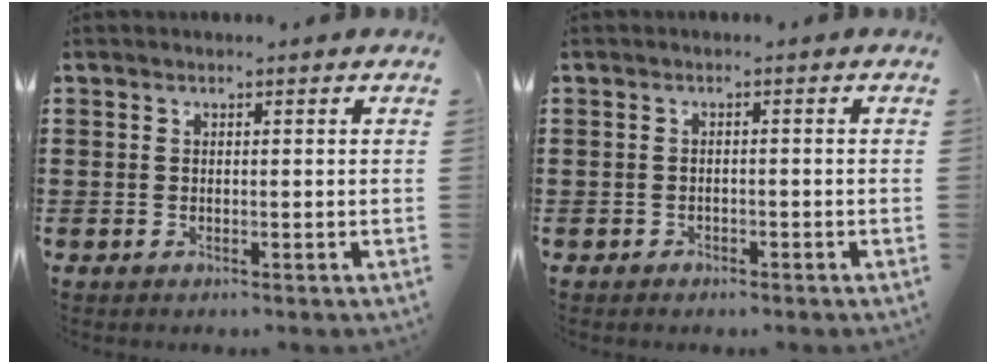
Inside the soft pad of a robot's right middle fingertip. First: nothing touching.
{"total": 0.9, "force": [-0.8, 0.5, 0.1], "torque": [-0.004, 0.002, -0.019]}